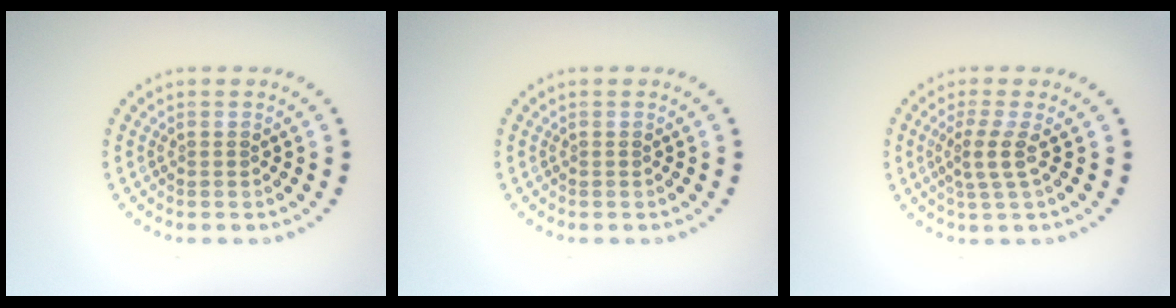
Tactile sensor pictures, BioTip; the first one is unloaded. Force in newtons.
{"total": 0.0}
{"total": 2.3, "press": 1.7, "slide": 1.5}